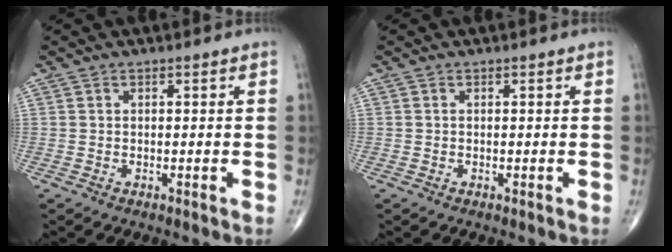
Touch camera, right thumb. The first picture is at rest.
{"total": 0.0}